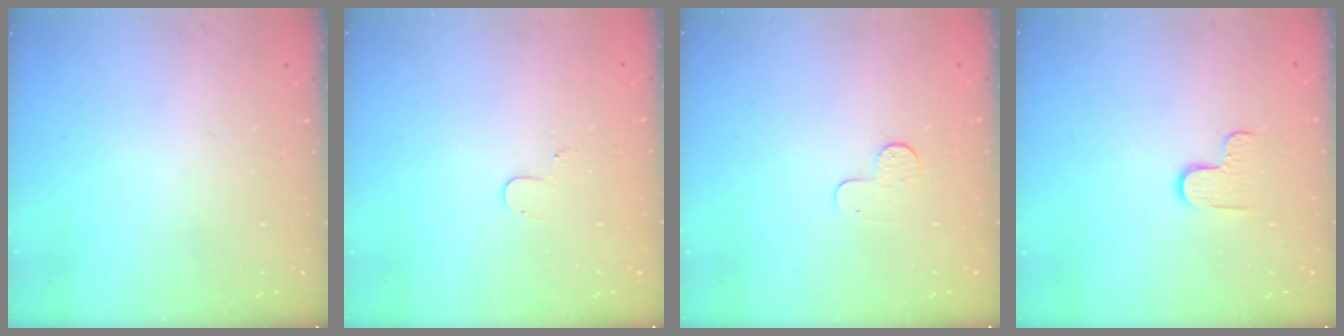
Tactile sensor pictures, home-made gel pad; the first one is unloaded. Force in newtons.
{"total": 3.2, "press": 3.2, "slide": 0.3}
{"total": 4.9, "press": 4.8, "slide": 0.5}
{"total": 5.1, "press": 5.0, "slide": 0.5}